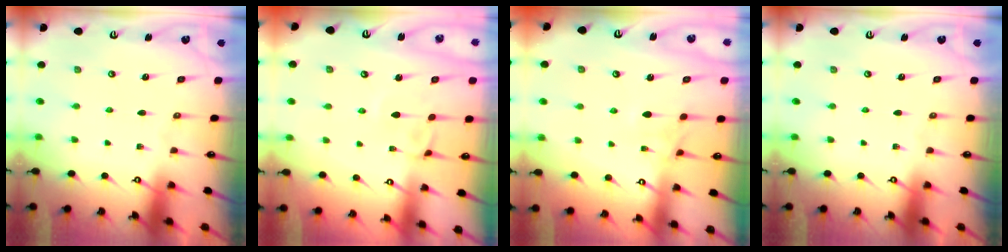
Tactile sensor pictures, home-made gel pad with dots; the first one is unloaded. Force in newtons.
{"total": 3.9, "press": 3.9, "slide": 0.2}
{"total": 1.6, "press": 1.4, "slide": 0.8}
{"total": 0.0}